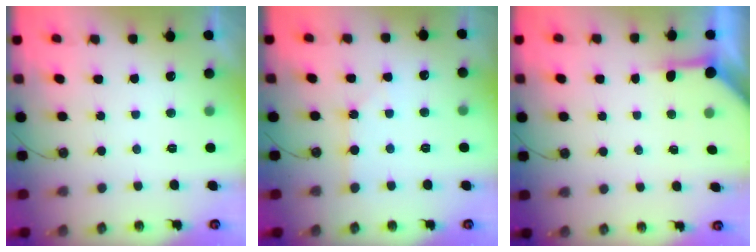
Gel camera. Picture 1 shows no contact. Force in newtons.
{"total": 1.7, "press": 1.7, "slide": 0.3}
{"total": 3.8, "press": 3.8, "slide": 0.4}